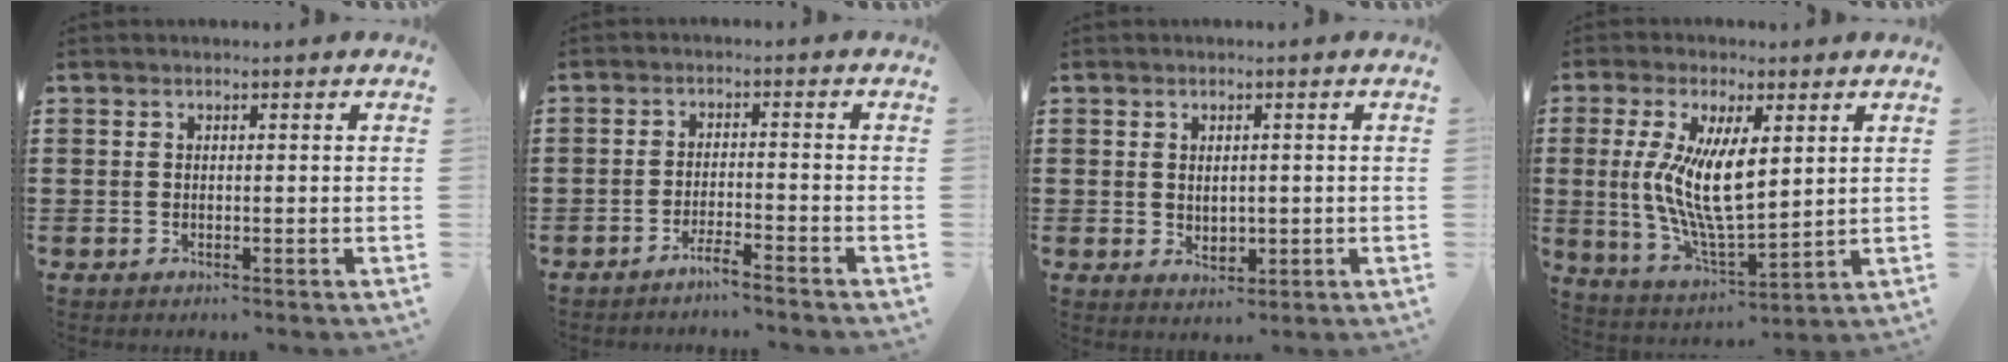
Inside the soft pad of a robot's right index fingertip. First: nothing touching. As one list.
[{"total": 2.9, "force": [-2.7, -0.4, 1.0], "torque": [-0.027, -0.003, -0.056]}, {"total": 1.8, "force": [0.5, 1.4, 1.1], "torque": [-0.016, 0.003, 0.007]}, {"total": 10.7, "force": [1.8, 4.0, 9.7], "torque": [-0.198, 0.000, 0.032]}]